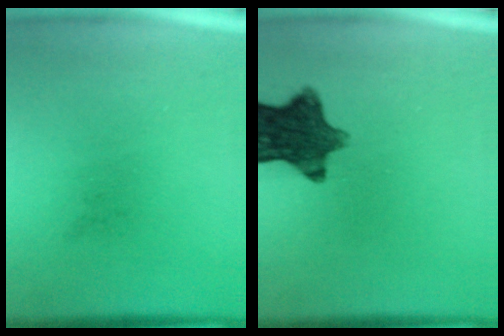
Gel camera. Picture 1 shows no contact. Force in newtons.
{"total": 10.6}